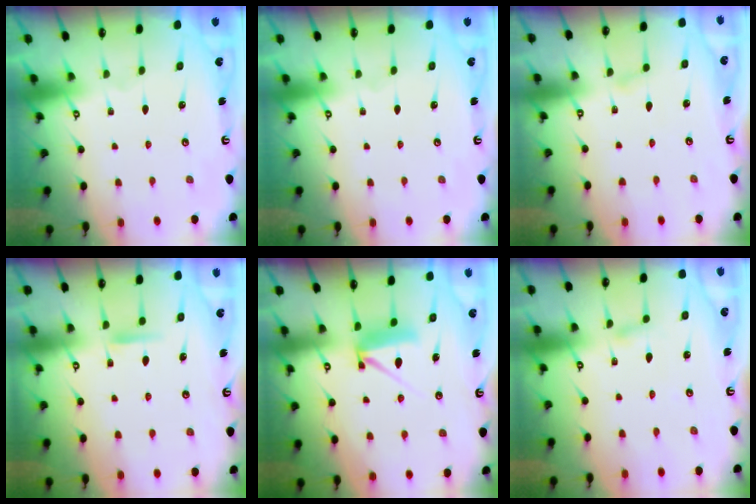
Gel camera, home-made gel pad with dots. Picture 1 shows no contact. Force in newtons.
{"total": 0.0}
{"total": 2.8, "press": 2.8, "slide": 0.2}
{"total": 5.8, "press": 5.7, "slide": 0.9}
{"total": 7.8, "press": 7.8, "slide": 0.7}
{"total": 2.8, "press": 2.8, "slide": 0.3}